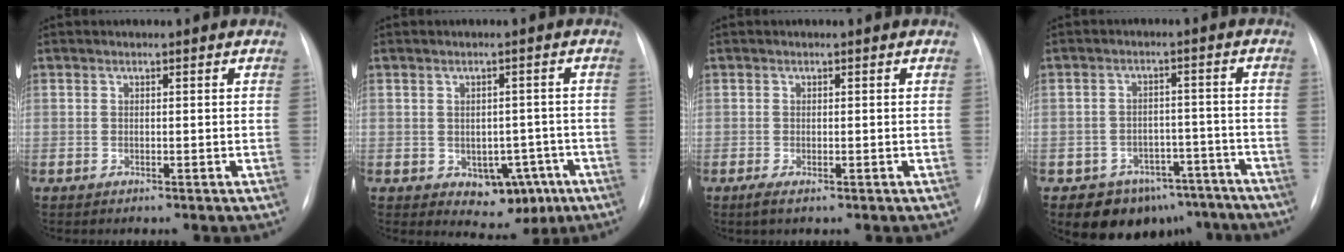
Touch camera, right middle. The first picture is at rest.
{"total": 6.6, "force": [-2.4, 4.4, 4.3], "torque": [-0.039, 0.012, -0.015]}
{"total": 1.3, "force": [-0.6, 0.3, 1.1], "torque": [-0.021, -0.005, -0.007]}
{"total": 10.5, "force": [-7.7, 6.8, 1.9], "torque": [-0.001, 0.039, -0.093]}